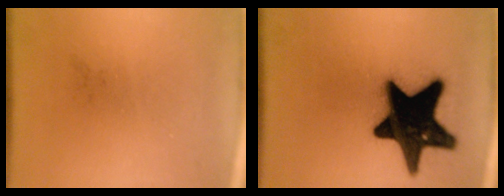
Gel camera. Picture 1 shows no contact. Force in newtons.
{"total": 19.0}